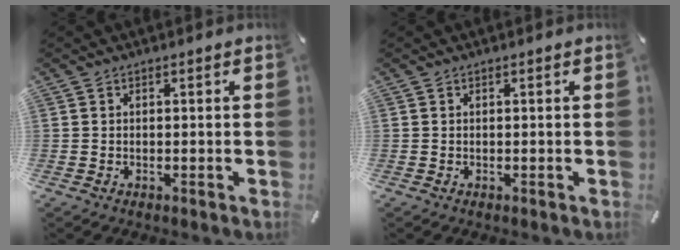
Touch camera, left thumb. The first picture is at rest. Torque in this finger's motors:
{"motor_torque": [-0.01, -0.01, 0.02, -0.02, 0.00]}